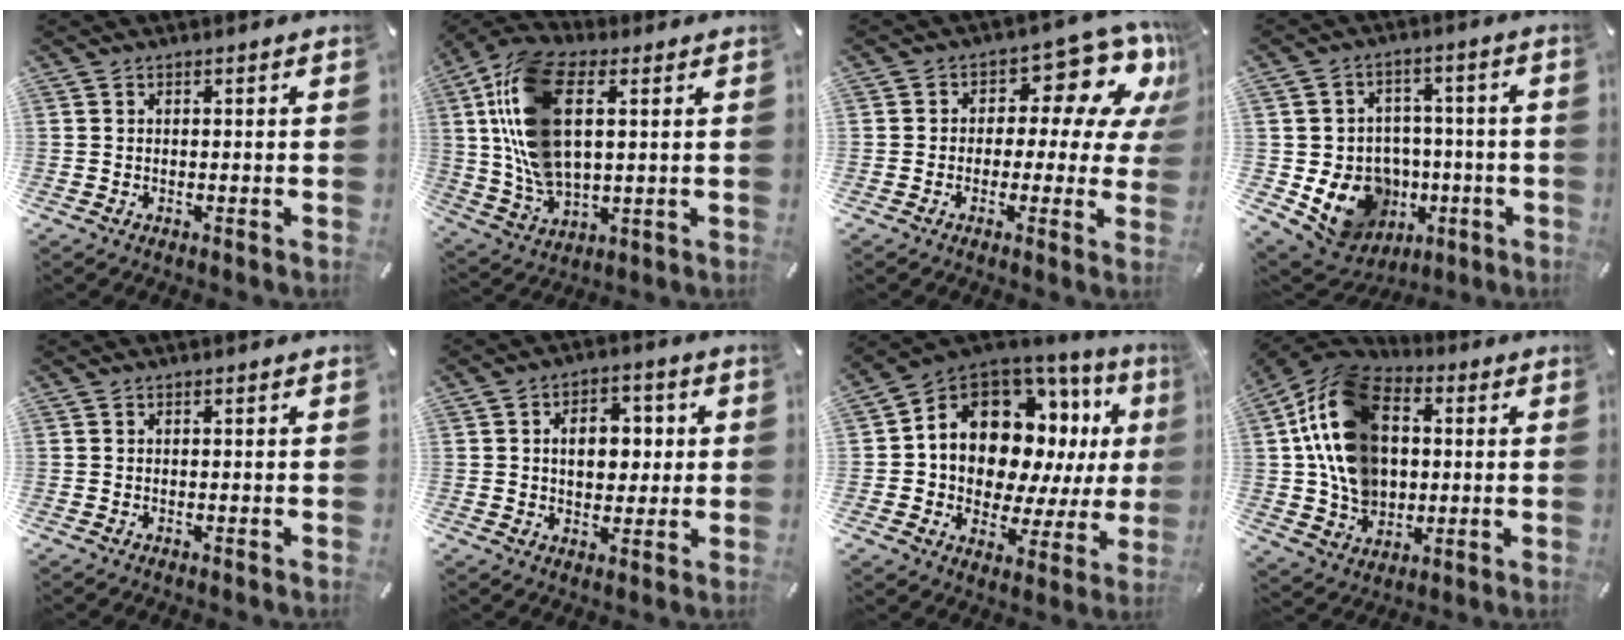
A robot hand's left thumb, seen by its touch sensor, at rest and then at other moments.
{"total": 17.9, "force": [4.5, 10.3, 13.9], "torque": [-0.324, -0.004, 0.083]}
{"total": 13.4, "force": [6.9, 7.6, 8.7], "torque": [-0.113, -0.054, 0.113]}
{"total": 14.2, "force": [-3.8, 12.5, 5.5], "torque": [-0.092, 0.009, -0.049]}
{"total": 0.0}
{"total": 9.1, "force": [1.2, 6.6, 6.1], "torque": [-0.080, 0.002, 0.013]}
{"total": 15.3, "force": [6.3, 10.6, 9.1], "torque": [-0.164, -0.065, 0.108]}
{"total": 18.9, "force": [1.5, 15.0, 11.4], "torque": [-0.240, 0.003, 0.032]}